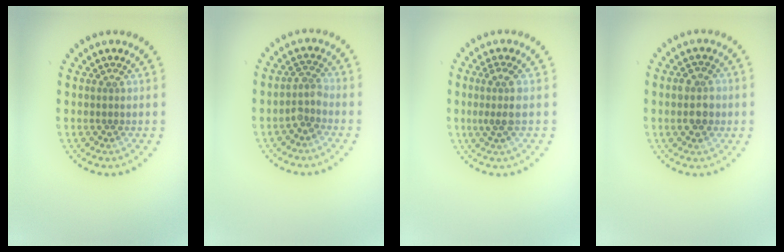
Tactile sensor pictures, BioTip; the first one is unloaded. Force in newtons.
{"total": 1.7, "press": 1.2, "slide": 1.2}
{"total": 2.0, "press": 1.6, "slide": 1.1}
{"total": 2.4, "press": 2.4, "slide": 0.2}